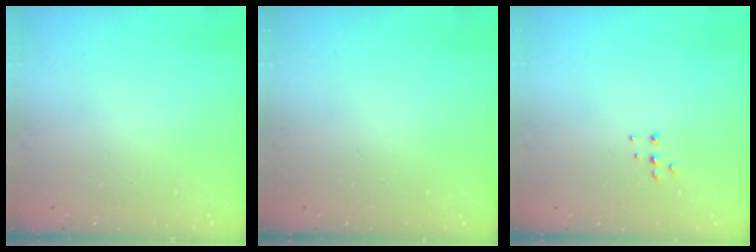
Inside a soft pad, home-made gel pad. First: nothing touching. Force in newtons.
{"total": 0.0}
{"total": 4.4, "press": 4.4, "slide": 0.5}